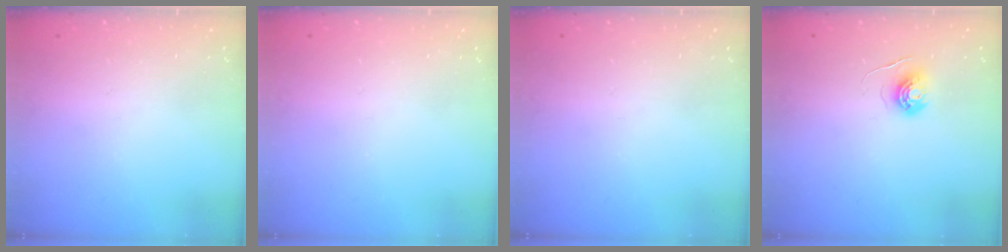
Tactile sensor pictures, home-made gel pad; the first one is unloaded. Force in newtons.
{"total": 0.0}
{"total": 0.0}
{"total": 5.8, "press": 5.8, "slide": 0.3}